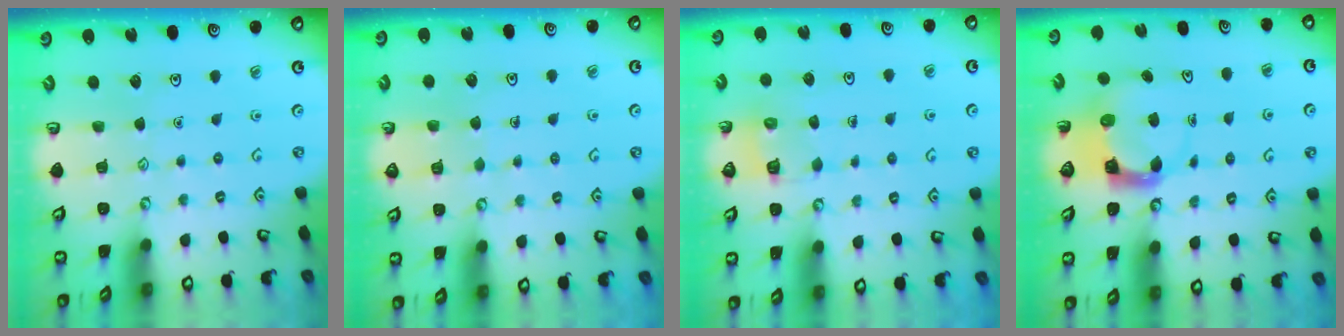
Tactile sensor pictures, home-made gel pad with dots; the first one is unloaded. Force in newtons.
{"total": 3.5, "press": 3.5, "slide": 0.3}
{"total": 5.2, "press": 5.1, "slide": 0.4}
{"total": 3.6, "press": 3.5, "slide": 0.5}